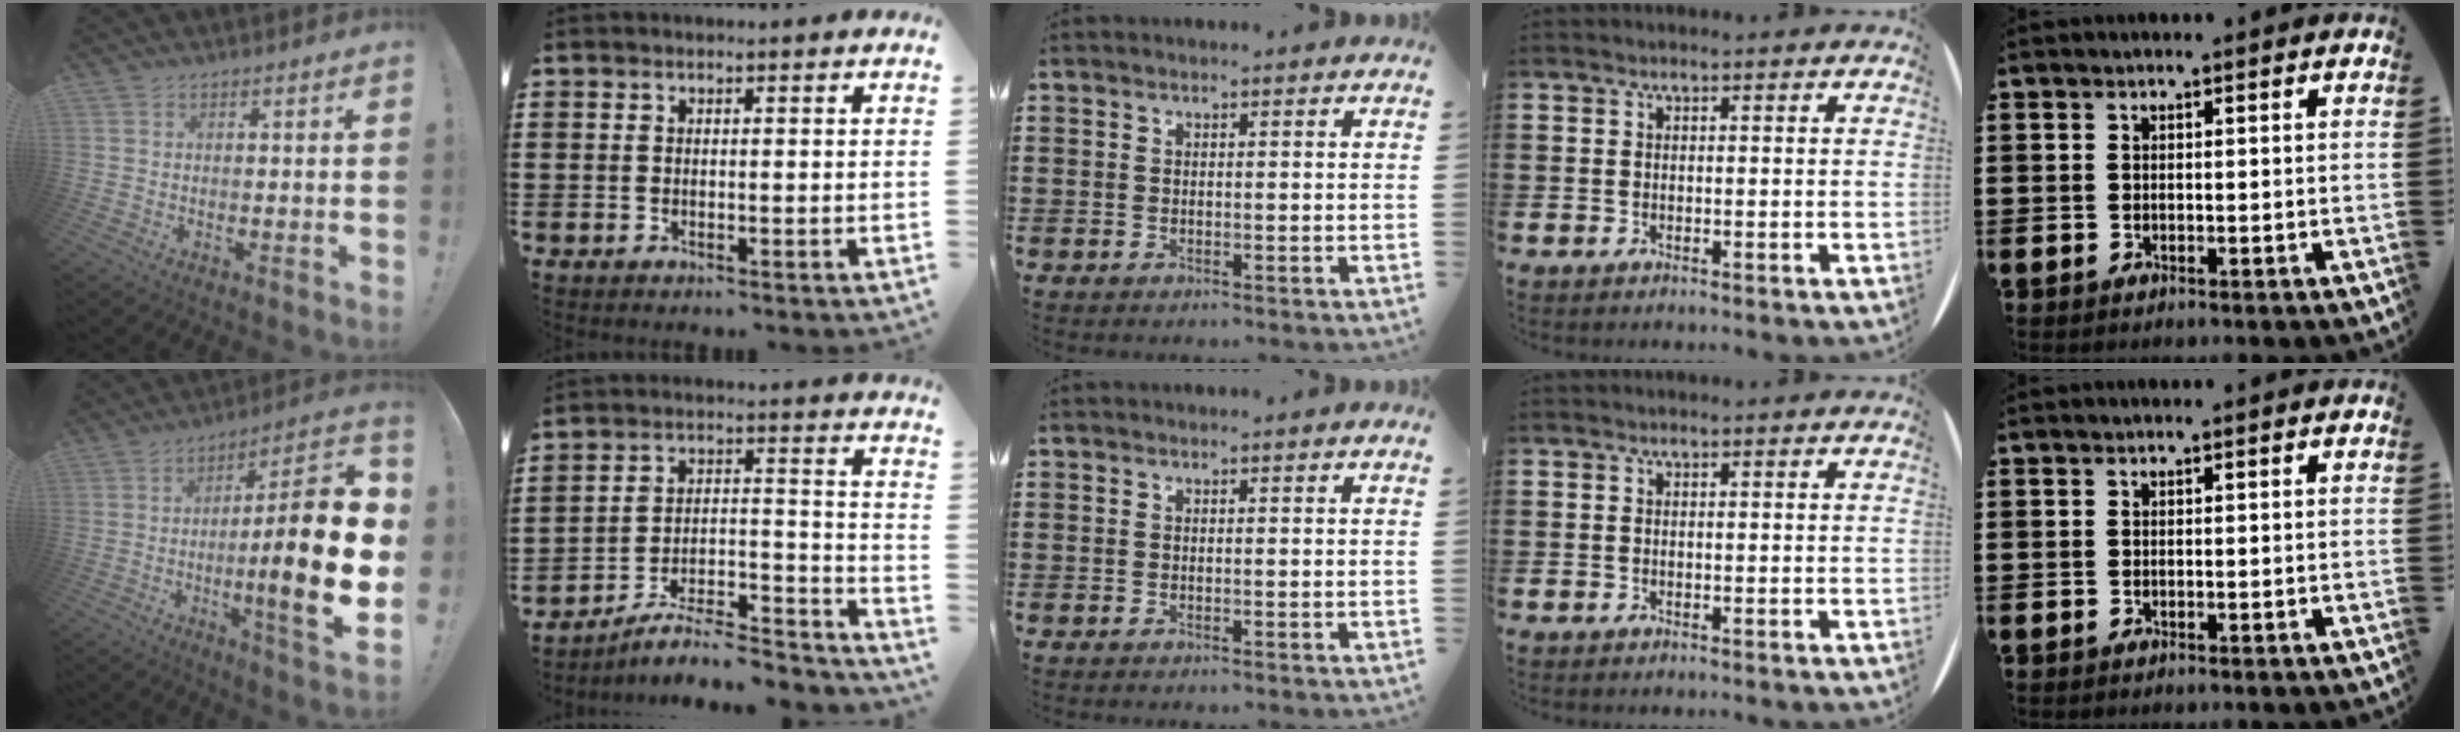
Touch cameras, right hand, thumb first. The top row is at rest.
{"thumb": {"total": 23.2, "force": [-4.1, 3.5, 22.6], "torque": [-0.361, 0.011, -0.068]}, "index": {"total": 7.0, "force": [-6.0, 2.0, 3.1], "torque": [-0.051, 0.004, -0.115]}}